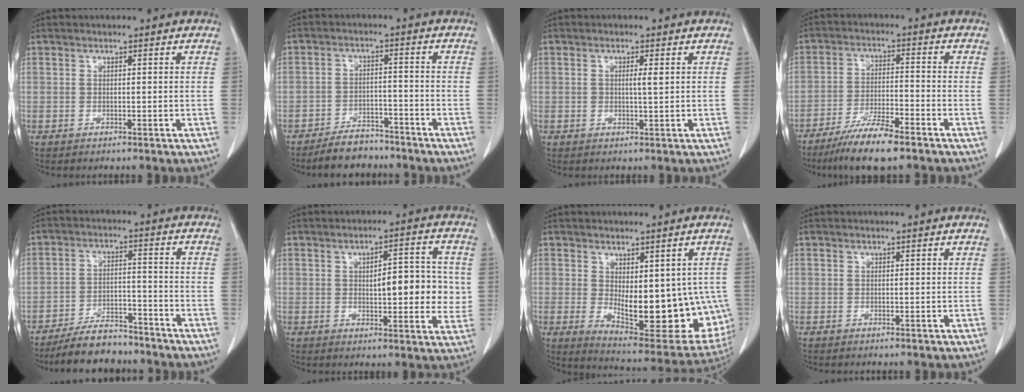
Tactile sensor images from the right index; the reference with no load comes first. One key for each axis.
{"total": 5.9, "fx": -5.2, "fy": 2.4, "fz": 1.3, "tx": -0.023, "ty": -0.001, "tz": -0.086}
{"total": 1.7, "fx": 0.4, "fy": 0.2, "fz": 1.7, "tx": -0.032, "ty": -0.001, "tz": 0.006}
{"total": 8.8, "fx": -6.6, "fy": 0.8, "fz": 5.8, "tx": -0.105, "ty": -0.022, "tz": -0.120}
{"total": 8.5, "fx": -7.6, "fy": 2.7, "fz": 2.6, "tx": -0.043, "ty": -0.002, "tz": -0.130}
{"total": 9.3, "fx": 0.6, "fy": 3.3, "fz": 8.7, "tx": -0.106, "ty": 0.012, "tz": 0.010}
{"total": 17.6, "fx": -1.7, "fy": 7.7, "fz": 15.7, "tx": -0.170, "ty": -0.011, "tz": 0.003}
{"total": 0.0}